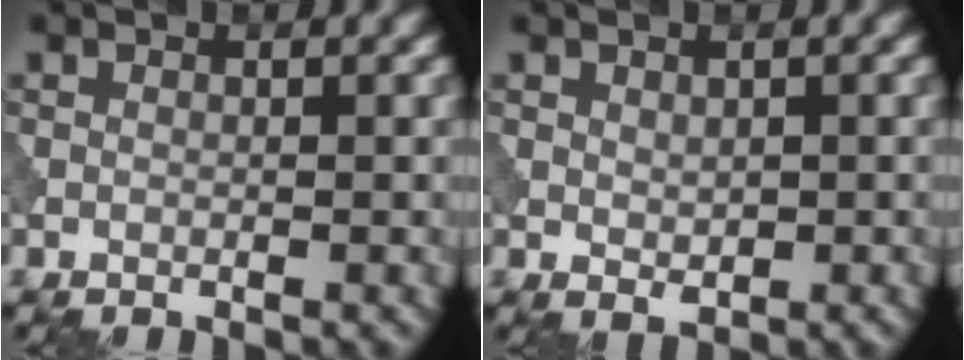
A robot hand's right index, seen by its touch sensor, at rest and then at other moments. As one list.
[{"total": 1.3, "force": [0.2, 0.9, 0.9], "torque": [-0.016, -0.006, 0.010]}]